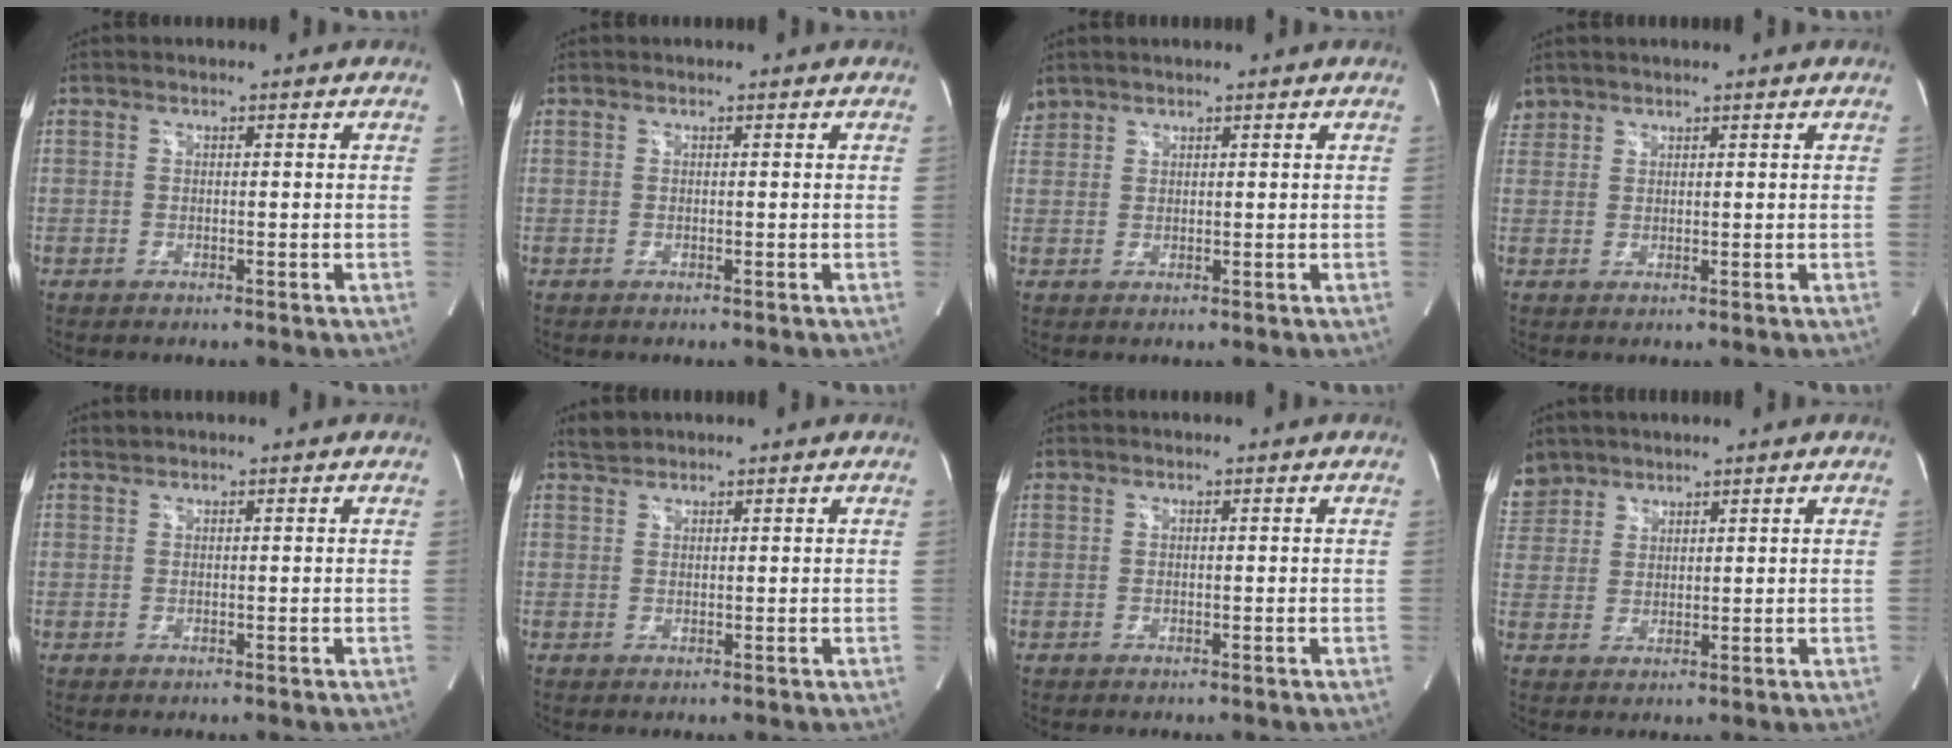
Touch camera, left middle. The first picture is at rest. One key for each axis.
{"total": 0.0}
{"total": 2.0, "fx": 1.8, "fy": 0.7, "fz": -0.1, "tx": -0.003, "ty": 0.014, "tz": 0.038}
{"total": 2.1, "fx": 1.8, "fy": 1.1, "fz": -0.2, "tx": 0.003, "ty": 0.012, "tz": 0.035}
{"total": 0.6, "fx": 0.6, "fy": -0.1, "fz": -0.1, "tx": -0.004, "ty": 0.004, "tz": 0.014}
{"total": 1.5, "fx": 1.5, "fy": 0.4, "fz": -0.1, "tx": -0.002, "ty": 0.007, "tz": 0.029}
{"total": 0.0}
{"total": 6.4, "fx": 5.3, "fy": 3.6, "fz": 0.3, "tx": -0.011, "ty": 0.013, "tz": 0.113}